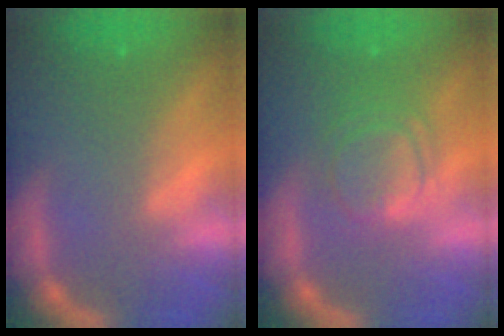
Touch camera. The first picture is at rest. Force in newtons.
{"total": 5.1}